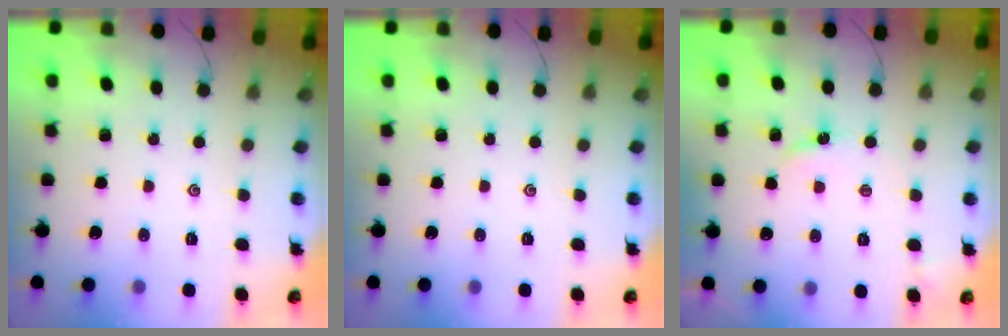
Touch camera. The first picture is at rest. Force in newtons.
{"total": 0.0}
{"total": 3.6, "press": 3.5, "slide": 0.3}